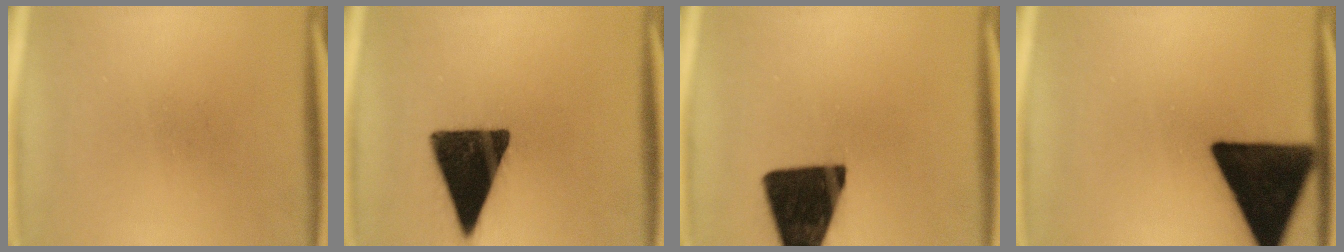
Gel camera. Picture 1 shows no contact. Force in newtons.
{"total": 16.3}
{"total": 18.3}
{"total": 19.5}